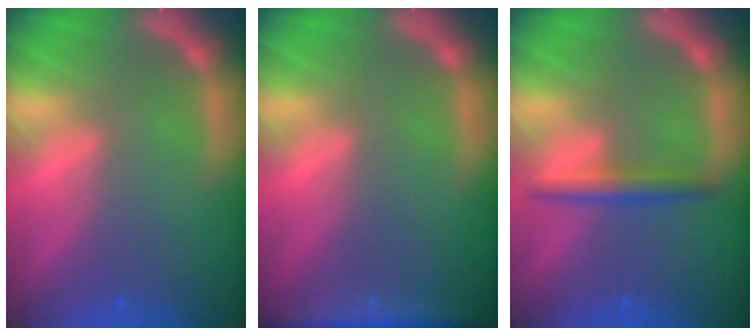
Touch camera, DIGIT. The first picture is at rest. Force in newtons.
{"total": 3.9}
{"total": 2.5}